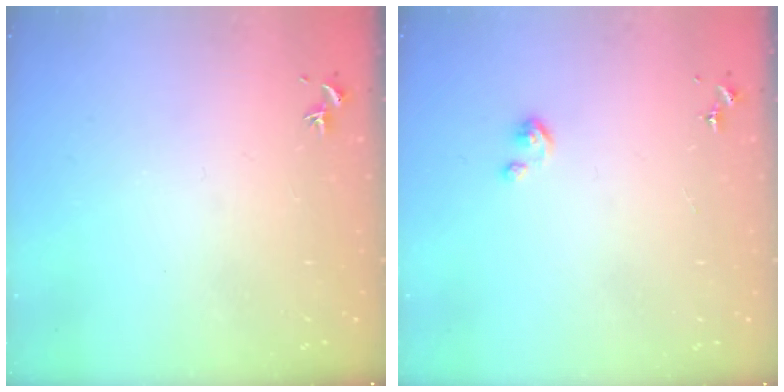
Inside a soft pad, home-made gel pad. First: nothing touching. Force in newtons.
{"total": 2.7, "press": 2.7, "slide": 0.3}